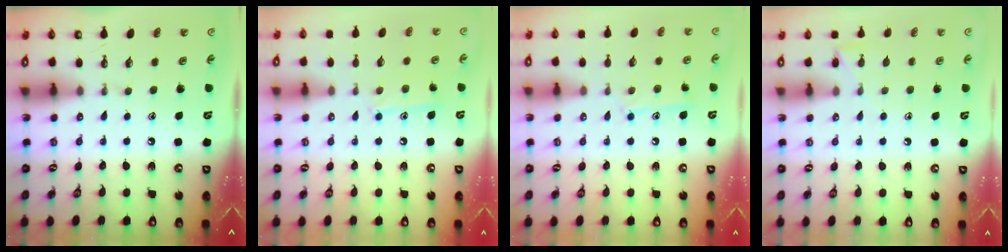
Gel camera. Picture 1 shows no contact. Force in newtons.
{"total": 8.8, "press": 8.8, "slide": 0.6}
{"total": 8.8, "press": 8.8, "slide": 0.6}
{"total": 6.5, "press": 6.5, "slide": 0.6}